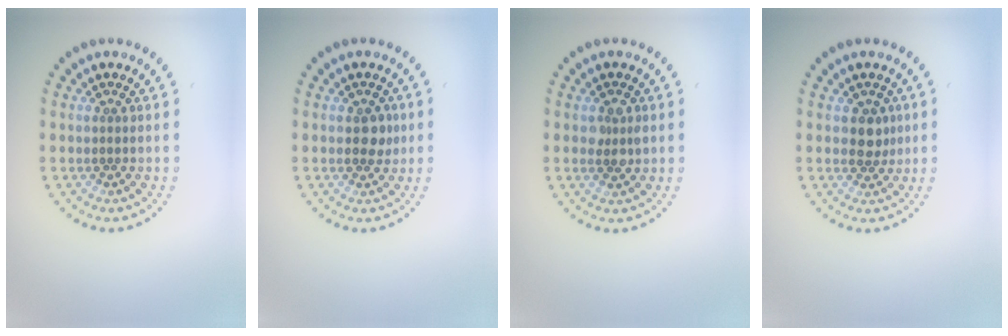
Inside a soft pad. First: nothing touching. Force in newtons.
{"total": 1.8, "press": 1.7, "slide": 0.3}
{"total": 1.8, "press": 1.7, "slide": 0.2}
{"total": 2.0, "press": 1.8, "slide": 0.9}